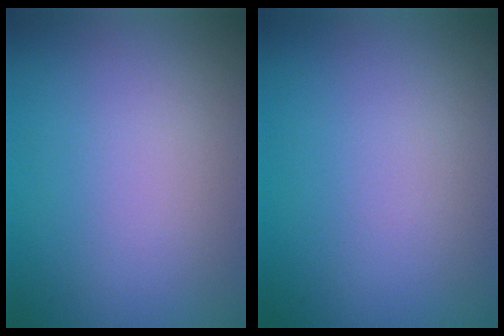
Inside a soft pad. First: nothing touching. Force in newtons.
{"total": 0.0}